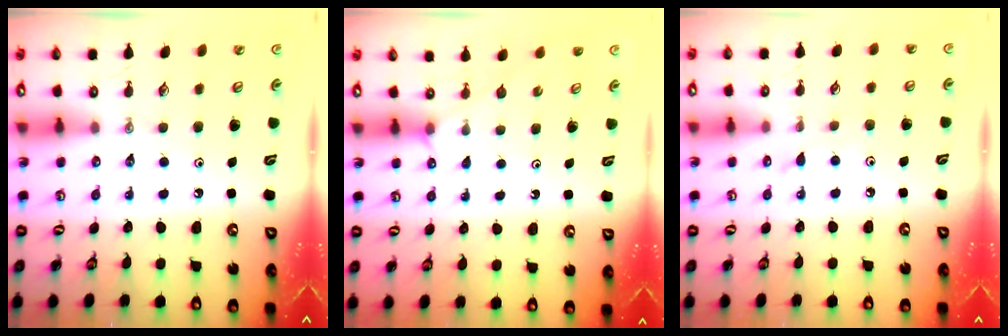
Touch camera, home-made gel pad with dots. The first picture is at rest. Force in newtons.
{"total": 3.1, "press": 3.0, "slide": 0.3}
{"total": 3.6, "press": 3.5, "slide": 0.6}